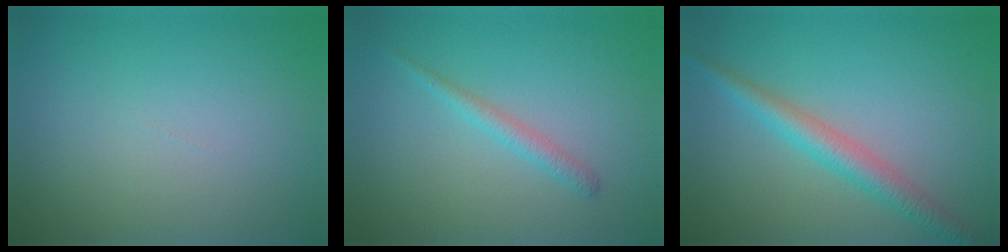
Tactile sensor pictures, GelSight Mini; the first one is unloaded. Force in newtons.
{"total": 1.5, "press": 1.5, "slide": 0.1}
{"total": 3.4, "press": 3.4, "slide": 0.1}